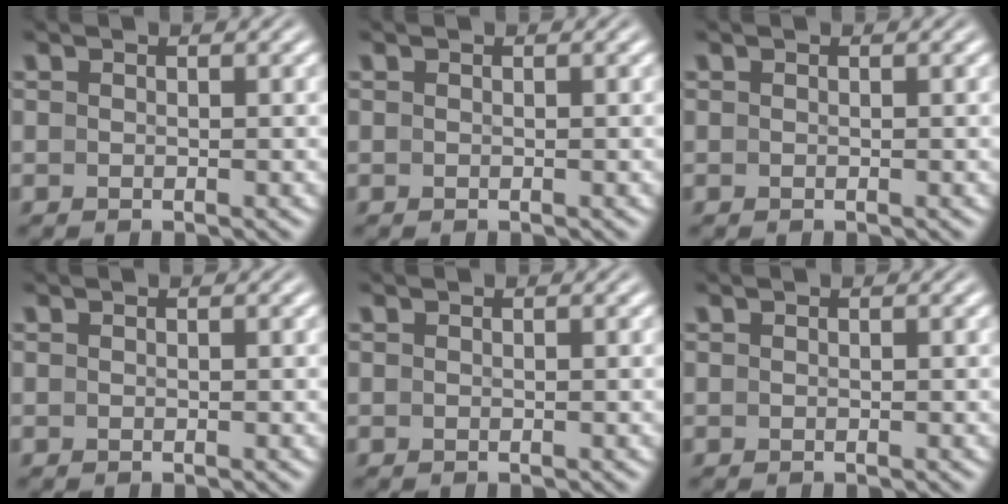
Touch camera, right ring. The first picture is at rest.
{"total": 0.0}
{"total": 0.0}
{"total": 0.0}
{"total": 0.0}
{"total": 0.0}